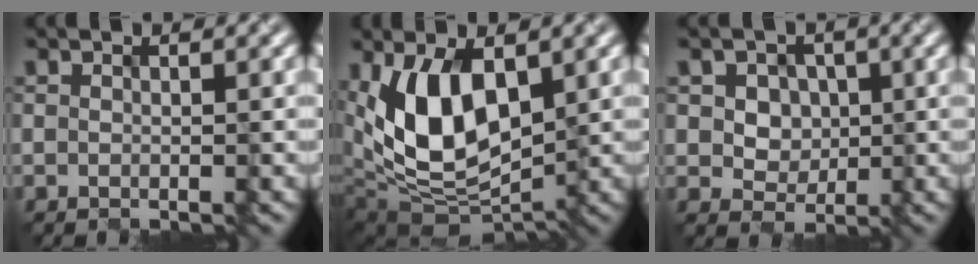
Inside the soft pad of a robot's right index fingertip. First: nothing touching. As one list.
[{"total": 9.5, "force": [2.2, 5.2, 7.6], "torque": [-0.147, -0.006, 0.039]}, {"total": 4.0, "force": [1.0, 3.6, 1.6], "torque": [-0.038, 0.007, 0.025]}]